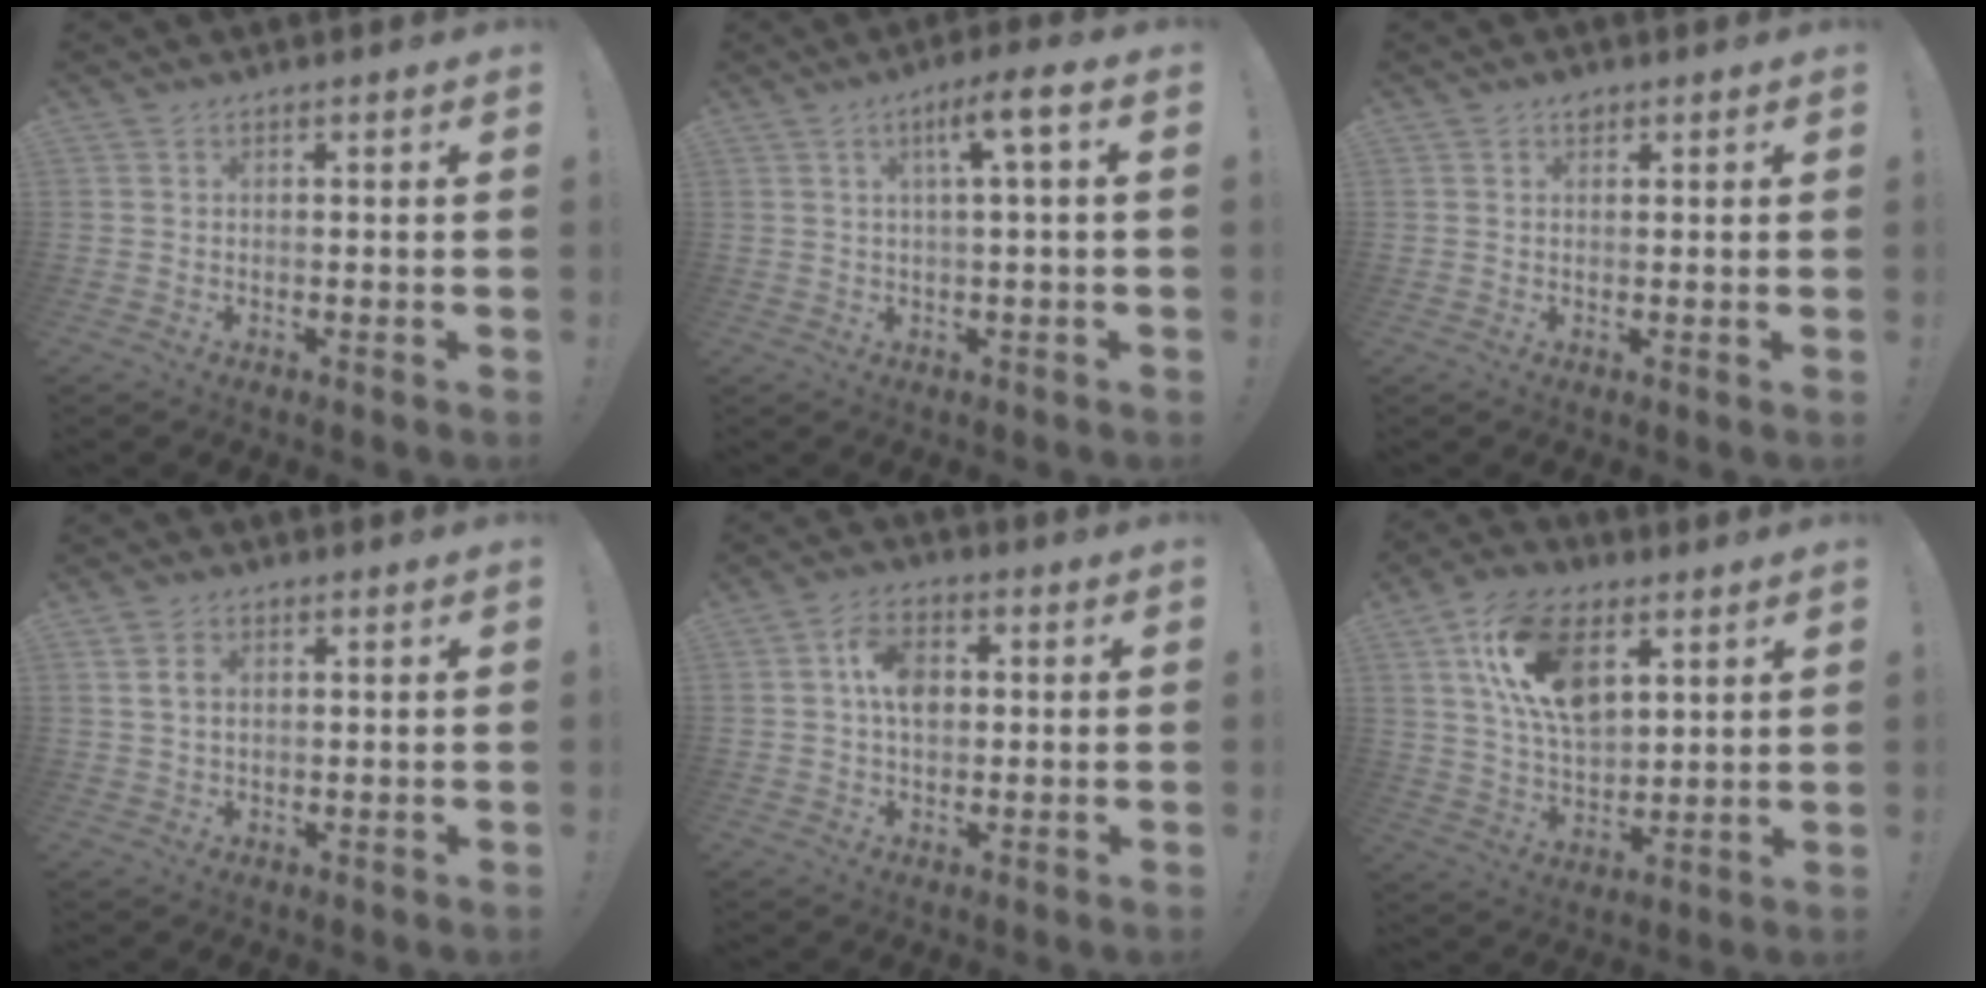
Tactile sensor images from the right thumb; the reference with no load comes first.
{"total": 6.9, "force": [1.9, 0.3, 6.6], "torque": [-0.105, -0.004, 0.023]}
{"total": 1.5, "force": [1.1, 0.9, 0.5], "torque": [0.005, -0.007, 0.017]}
{"total": 3.2, "force": [1.1, 2.0, 2.2], "torque": [-0.032, 0.000, 0.018]}
{"total": 8.8, "force": [1.4, 6.0, 6.2], "torque": [-0.097, 0.012, 0.028]}
{"total": 18.6, "force": [7.7, 10.9, 12.9], "torque": [-0.237, -0.018, 0.137]}